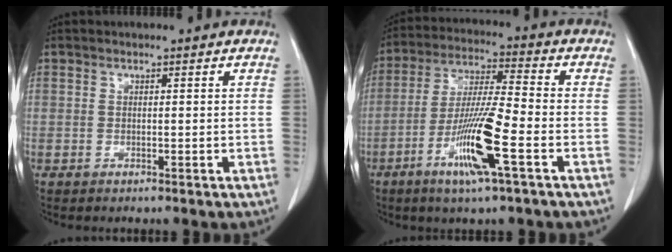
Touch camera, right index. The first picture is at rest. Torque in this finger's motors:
{"motor_torque": [1.44, -0.49, 0.32, 0.21]}